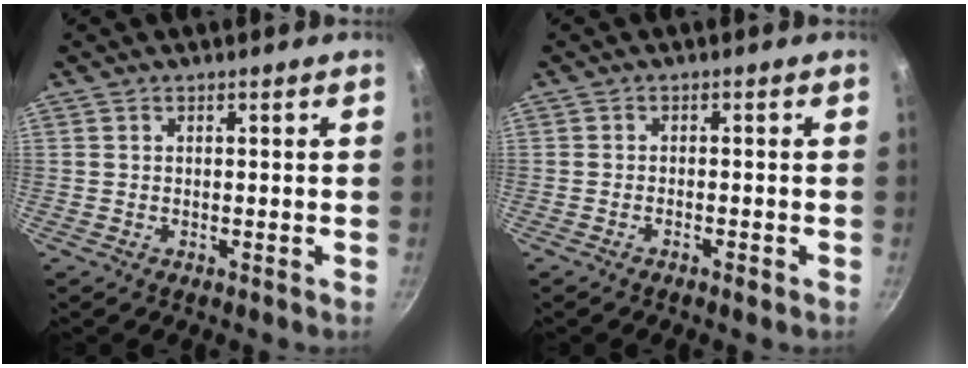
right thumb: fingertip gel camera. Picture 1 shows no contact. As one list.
[{"total": 1.4, "force": [-1.0, 0.4, 0.9], "torque": [-0.023, 0.010, -0.018]}]